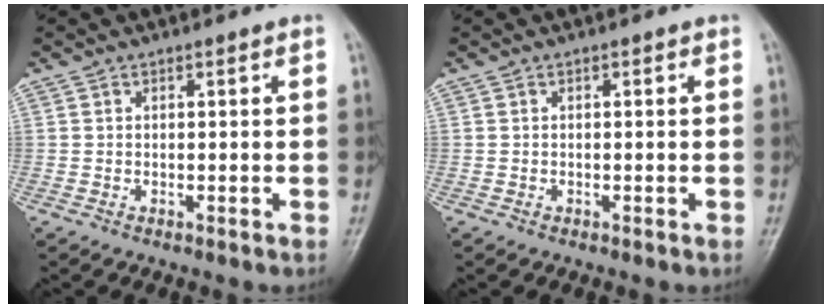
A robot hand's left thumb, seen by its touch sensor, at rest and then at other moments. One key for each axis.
{"total": 0.0}